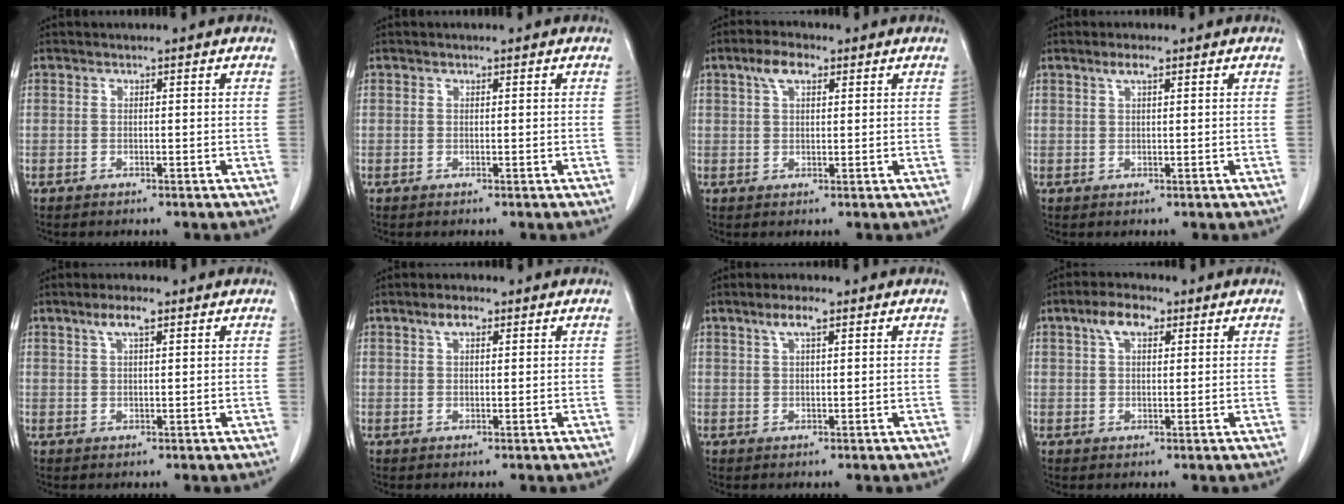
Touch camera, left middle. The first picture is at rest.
{"total": 0.0}
{"total": 4.0, "force": [2.1, 1.7, 2.9], "torque": [-0.063, 0.013, 0.040]}
{"total": 1.8, "force": [1.1, 0.2, 1.4], "torque": [-0.034, 0.005, 0.022]}
{"total": 3.3, "force": [2.0, 0.6, 2.6], "torque": [-0.055, 0.006, 0.037]}
{"total": 2.7, "force": [1.6, 1.1, 1.8], "torque": [-0.039, 0.007, 0.029]}
{"total": 3.1, "force": [1.8, 0.6, 2.4], "torque": [-0.051, 0.006, 0.034]}
{"total": 4.9, "force": [2.6, 2.2, 3.6], "torque": [-0.075, 0.017, 0.047]}